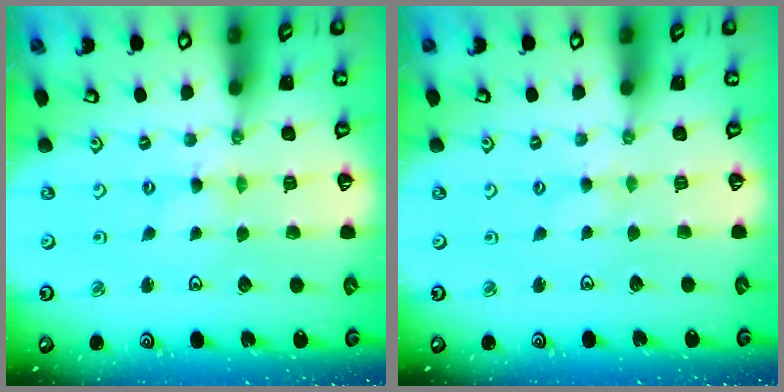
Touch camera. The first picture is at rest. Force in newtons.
{"total": 1.5, "press": 1.4, "slide": 0.3}